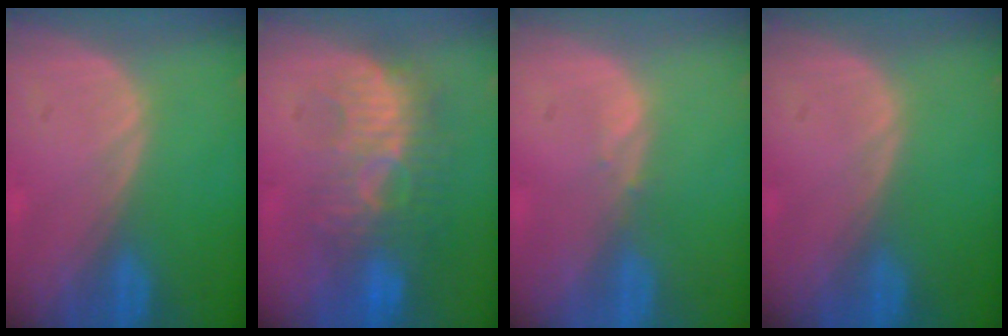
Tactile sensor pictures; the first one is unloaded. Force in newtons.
{"total": 9.3, "press": 8.8, "slide": 2.9}
{"total": 0.6, "press": 0.6, "slide": 0.1}
{"total": 0.0}